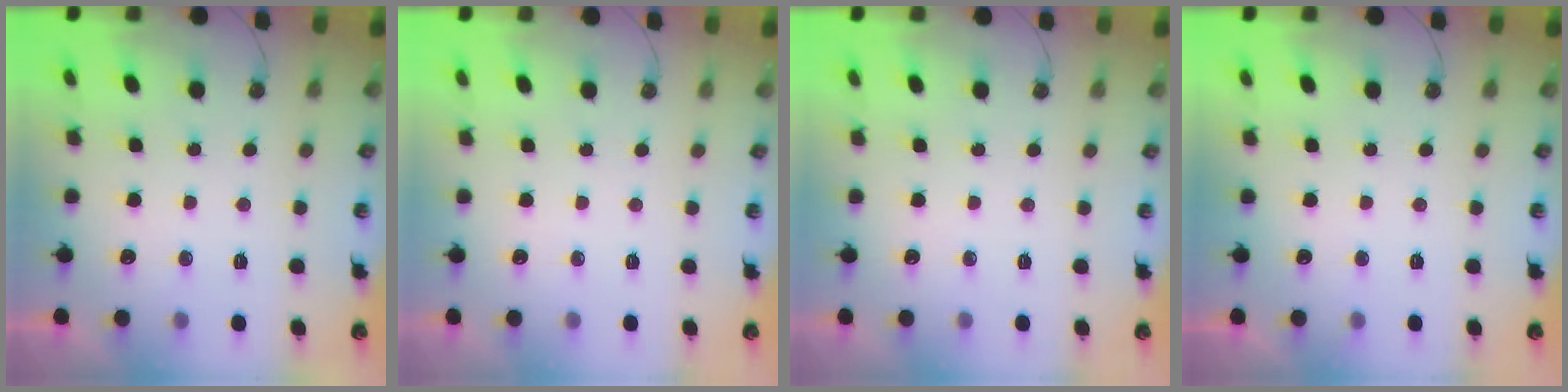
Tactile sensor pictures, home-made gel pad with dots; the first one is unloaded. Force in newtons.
{"total": 0.0}
{"total": 0.0}
{"total": 2.9, "press": 2.9, "slide": 0.2}